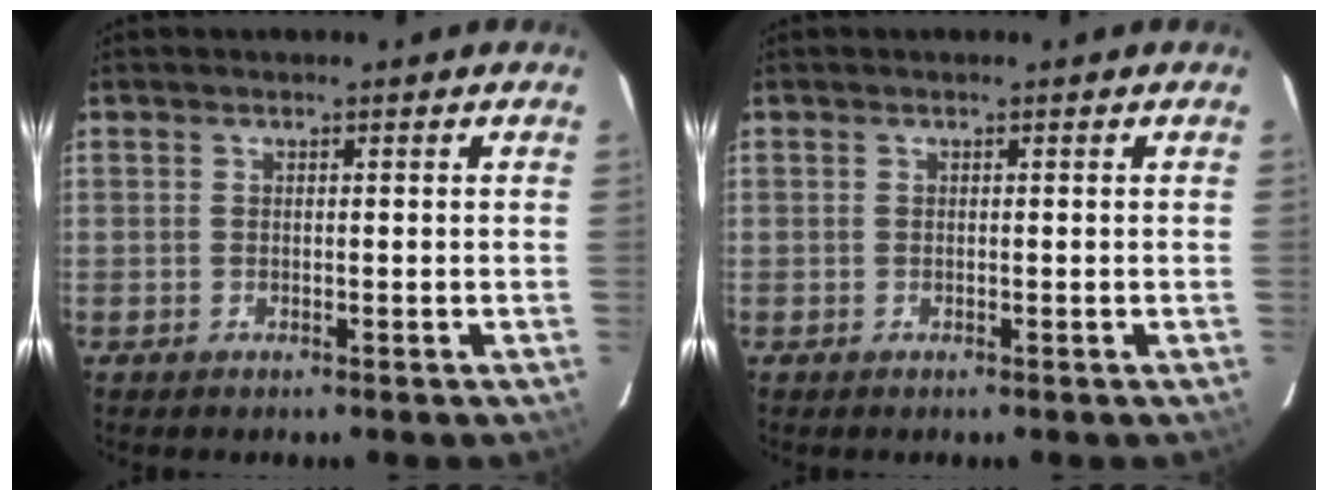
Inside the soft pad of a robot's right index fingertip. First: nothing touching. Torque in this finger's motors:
{"motor_torque": [-0.03, -0.01, 0.03, 0.01]}